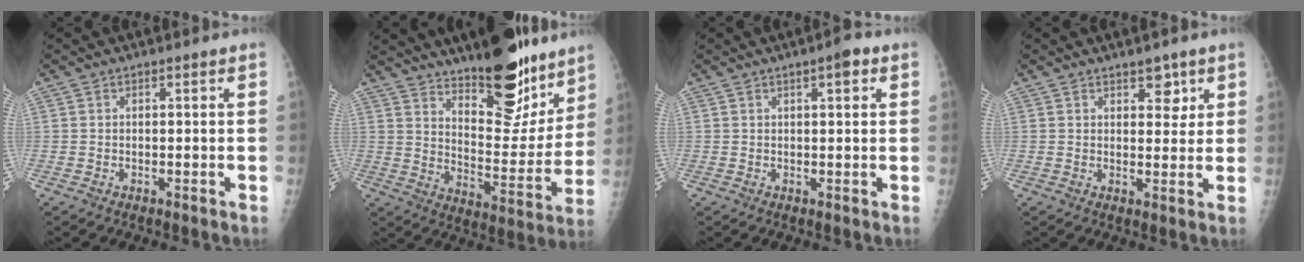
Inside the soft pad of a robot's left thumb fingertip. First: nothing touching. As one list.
[{"total": 21.2, "force": [15.6, 7.6, 12.2], "torque": [-0.123, -0.106, 0.237]}, {"total": 3.1, "force": [1.5, 0.9, 2.6], "torque": [-0.030, 0.000, 0.016]}, {"total": 4.1, "force": [2.5, 2.2, 2.3], "torque": [-0.005, -0.013, 0.033]}]